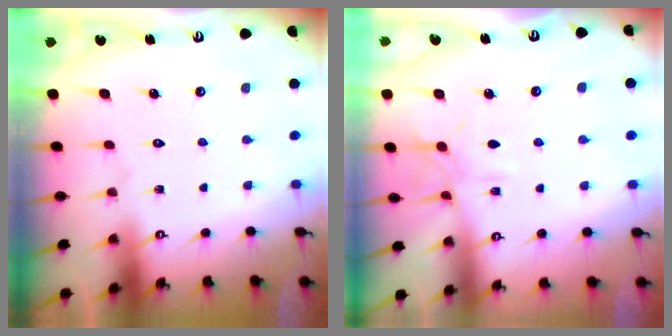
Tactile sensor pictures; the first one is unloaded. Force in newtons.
{"total": 6.4, "press": 6.4, "slide": 0.3}